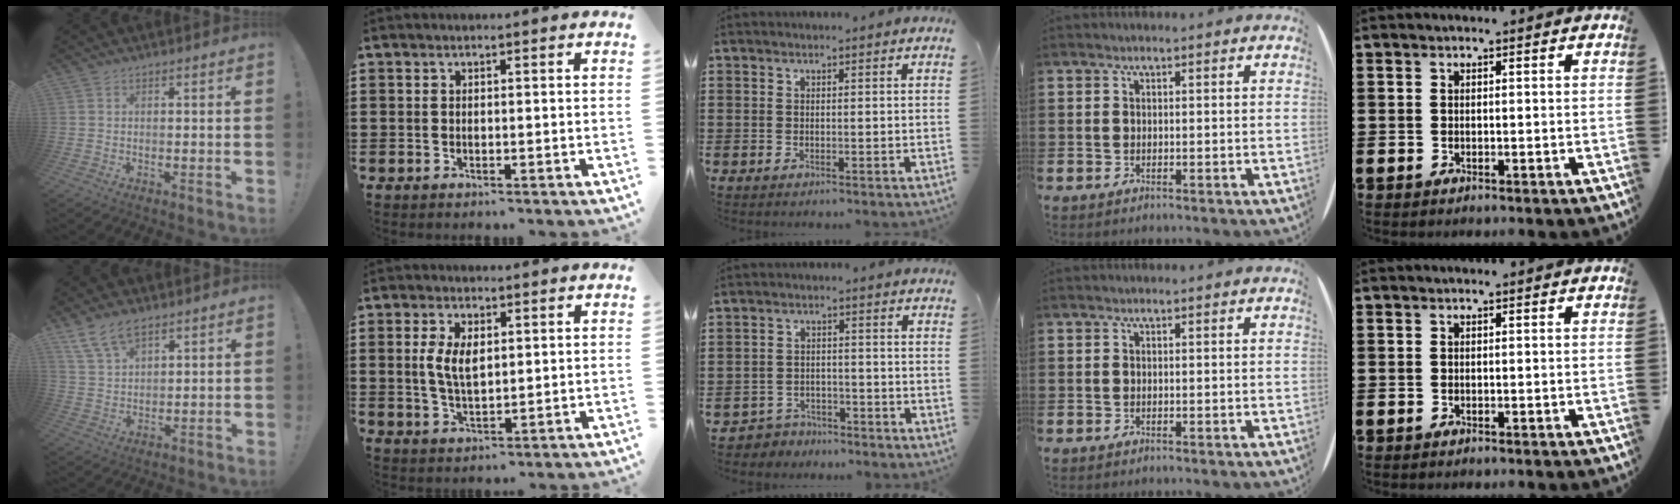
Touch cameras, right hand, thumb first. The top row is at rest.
{"thumb": {"total": 8.5, "force": [5.9, 4.1, 4.5], "torque": [-0.084, -0.023, 0.115]}, "index": {"total": 5.4, "force": [0.9, 2.8, 4.6], "torque": [-0.095, 0.009, 0.015]}, "middle": {"total": 3.2, "force": [-3.1, 0.7, -0.3], "torque": [-0.006, -0.001, -0.068]}}